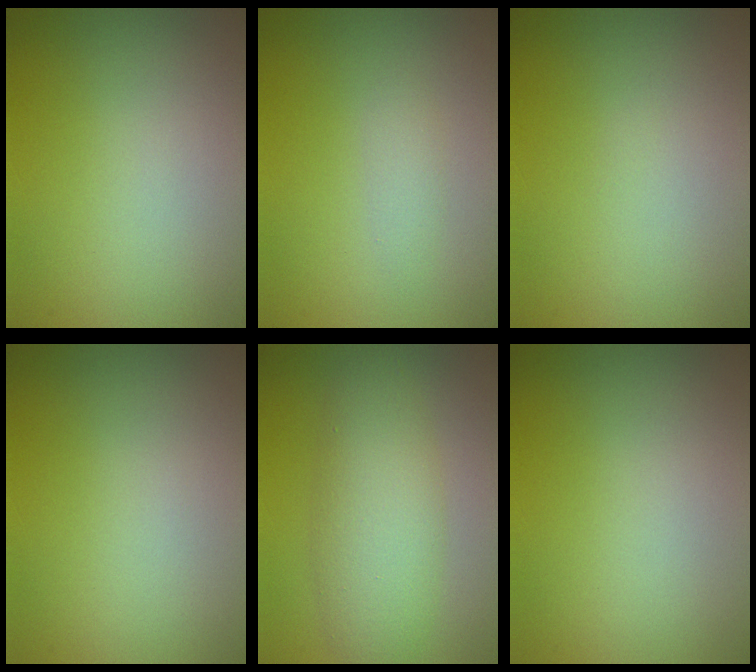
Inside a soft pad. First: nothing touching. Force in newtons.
{"total": 0.9, "press": 0.9, "slide": 0.0}
{"total": 0.0}
{"total": 0.0}
{"total": 4.8, "press": 4.8, "slide": 0.2}
{"total": 0.0}